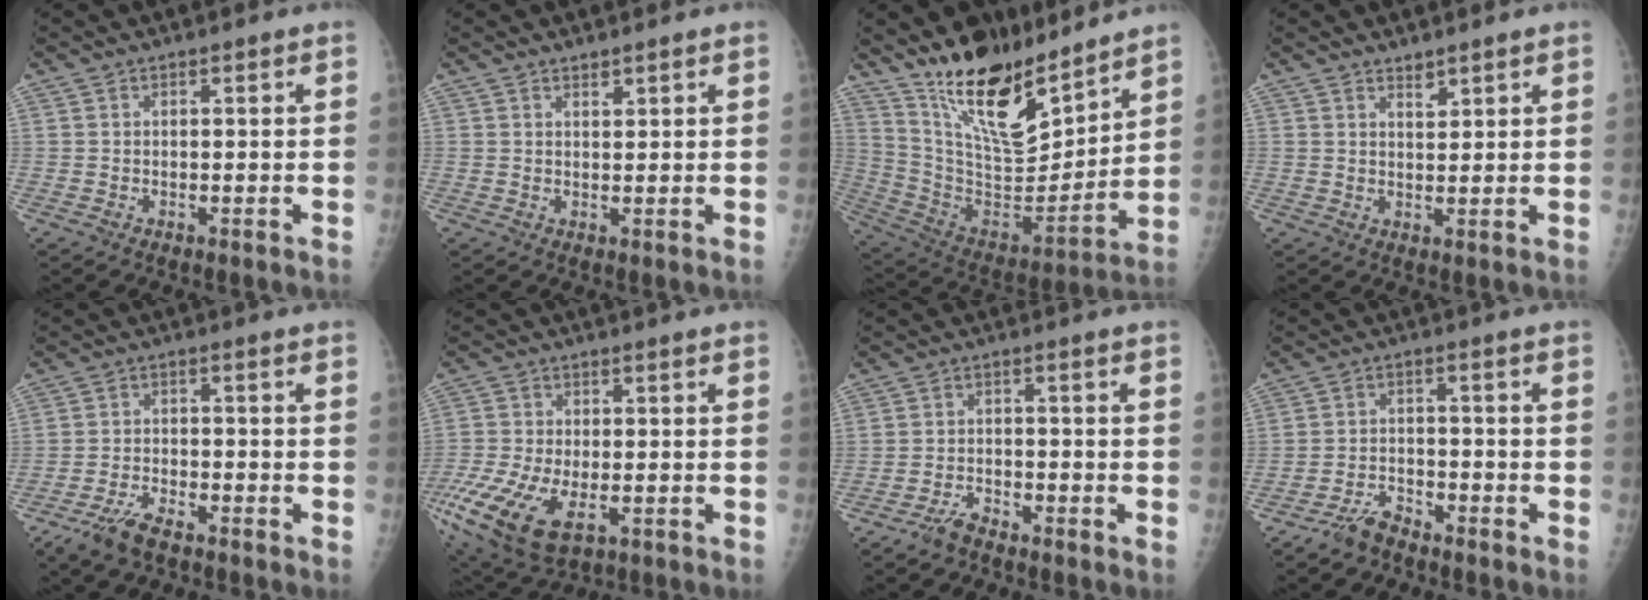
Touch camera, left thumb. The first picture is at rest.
{"total": 1.4, "force": [1.2, 0.6, 0.5], "torque": [0.000, -0.008, 0.018]}
{"total": 19.9, "force": [15.2, 6.9, 10.8], "torque": [-0.143, -0.110, 0.279]}
{"total": 2.3, "force": [1.9, 1.0, 0.8], "torque": [-0.004, -0.015, 0.032]}
{"total": 5.8, "force": [-4.3, 1.9, 3.4], "torque": [-0.074, 0.011, -0.081]}
{"total": 16.7, "force": [-6.5, 8.6, 12.8], "torque": [-0.303, -0.017, -0.107]}
{"total": 3.2, "force": [-2.8, 0.9, 1.1], "torque": [-0.025, 0.012, -0.055]}
{"total": 4.5, "force": [-4.0, 1.5, 1.4], "torque": [-0.026, 0.015, -0.077]}